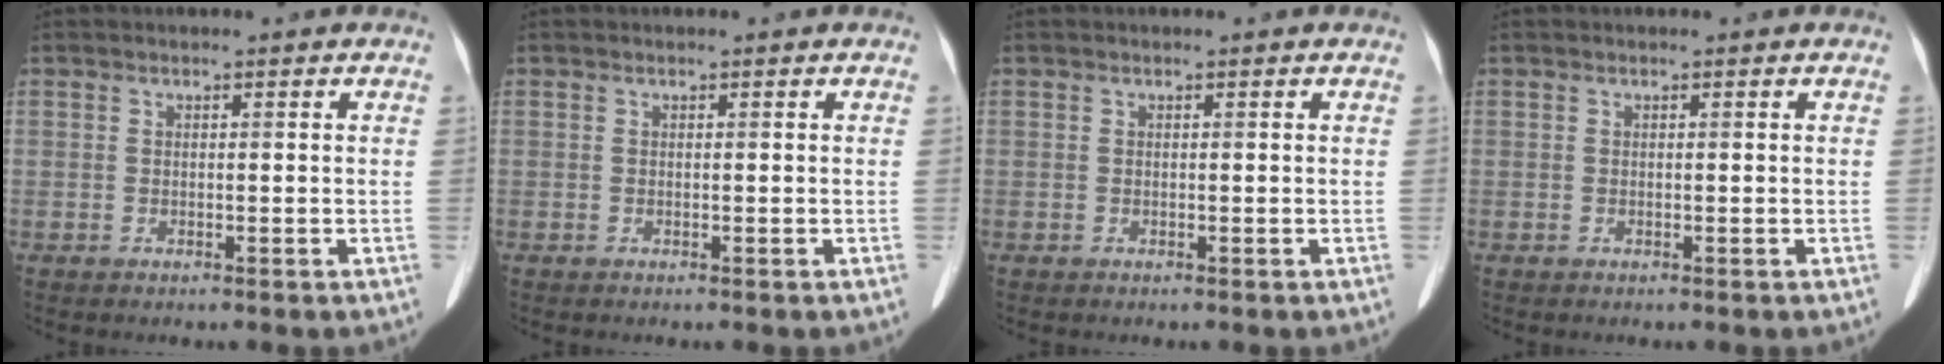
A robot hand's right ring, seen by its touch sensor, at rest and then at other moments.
{"total": 0.0}
{"total": 0.0}
{"total": 0.0}